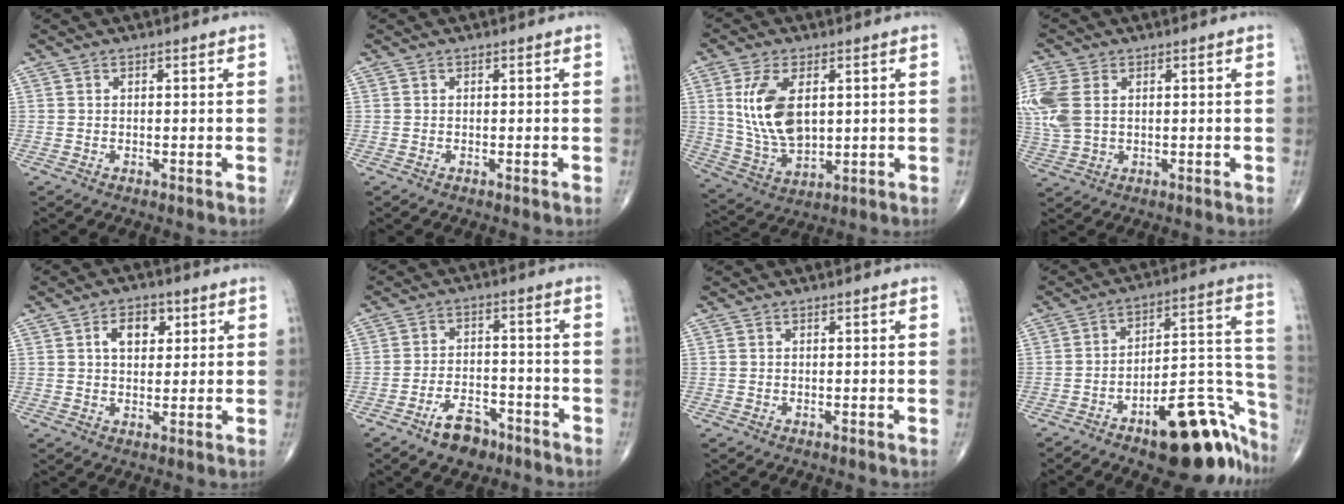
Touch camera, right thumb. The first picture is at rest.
{"total": 0.0}
{"total": 12.4, "force": [2.6, 6.8, 10.0], "torque": [-0.191, -0.016, 0.061]}
{"total": 9.3, "force": [1.7, 6.2, 6.7], "torque": [-0.183, 0.007, 0.041]}
{"total": 6.1, "force": [2.1, 4.0, 4.2], "torque": [-0.041, -0.002, 0.030]}
{"total": 7.2, "force": [-4.9, 3.9, 3.6], "torque": [-0.044, 0.037, -0.080]}
{"total": 0.0}
{"total": 23.0, "force": [-12.9, 9.2, 16.7], "torque": [-0.123, 0.112, -0.176]}